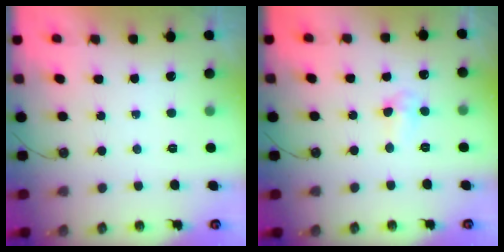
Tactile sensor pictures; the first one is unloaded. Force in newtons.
{"total": 3.7, "press": 2.7, "slide": 2.5}